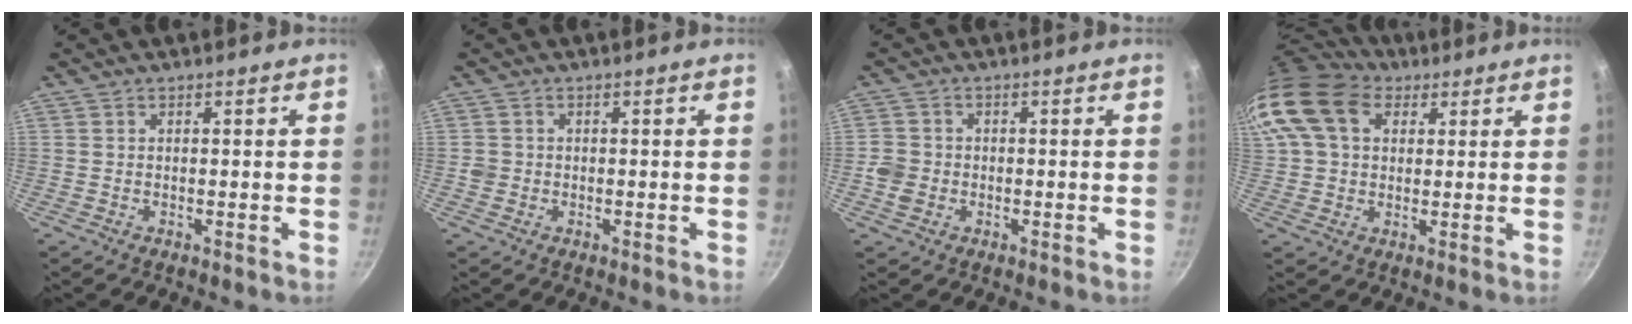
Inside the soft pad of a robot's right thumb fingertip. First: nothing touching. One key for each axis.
{"total": 1.7, "fx": -0.3, "fy": 1.6, "fz": 0.4, "tx": -0.004, "ty": 0.005, "tz": -0.005}
{"total": 3.9, "fx": -1.0, "fy": 3.5, "fz": 1.5, "tx": -0.022, "ty": 0.015, "tz": -0.021}
{"total": 17.0, "fx": 5.7, "fy": 12.3, "fz": 10.2, "tx": -0.209, "ty": 0.027, "tz": 0.092}